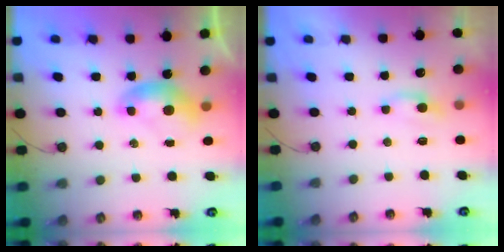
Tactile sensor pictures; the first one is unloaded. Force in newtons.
{"total": 0.7, "press": 0.5, "slide": 0.5}